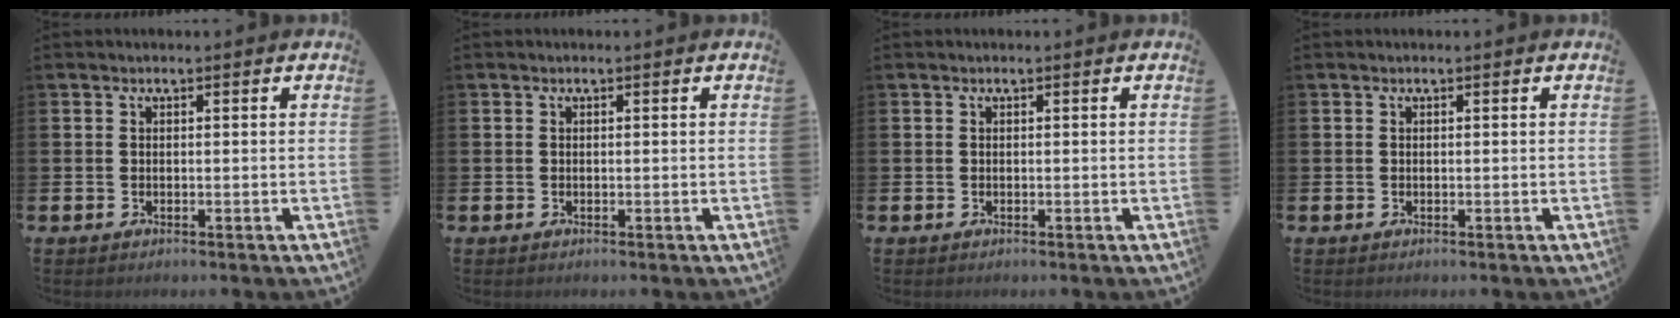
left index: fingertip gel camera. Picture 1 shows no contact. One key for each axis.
{"total": 0.0}
{"total": 0.0}
{"total": 0.0}